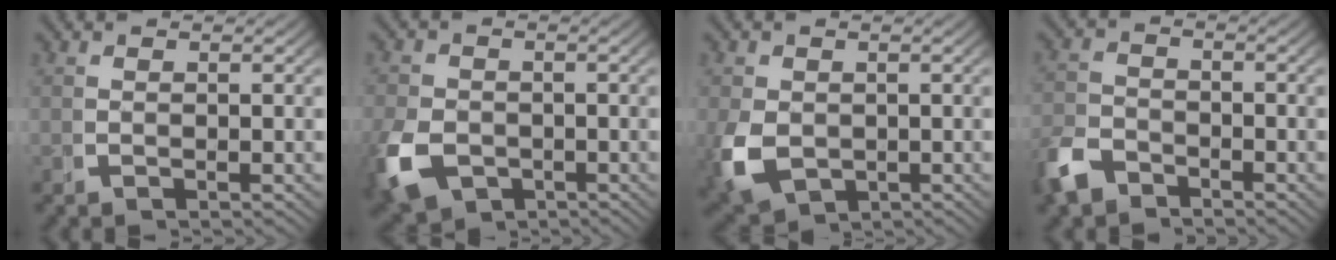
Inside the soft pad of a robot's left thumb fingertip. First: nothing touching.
{"total": 6.9, "force": [-3.1, 5.0, 3.6], "torque": [-0.087, -0.032, -0.043]}
{"total": 6.6, "force": [-1.8, 5.0, 4.0], "torque": [-0.110, -0.039, -0.010]}
{"total": 4.1, "force": [-3.4, 2.0, 1.1], "torque": [-0.030, -0.015, -0.060]}